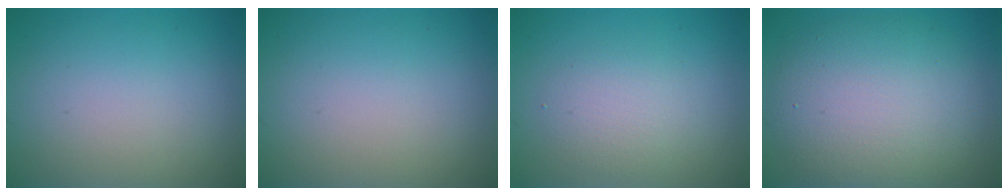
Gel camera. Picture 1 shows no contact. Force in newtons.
{"total": 0.0}
{"total": 2.6, "press": 2.6, "slide": 0.2}
{"total": 8.7, "press": 8.7, "slide": 0.5}